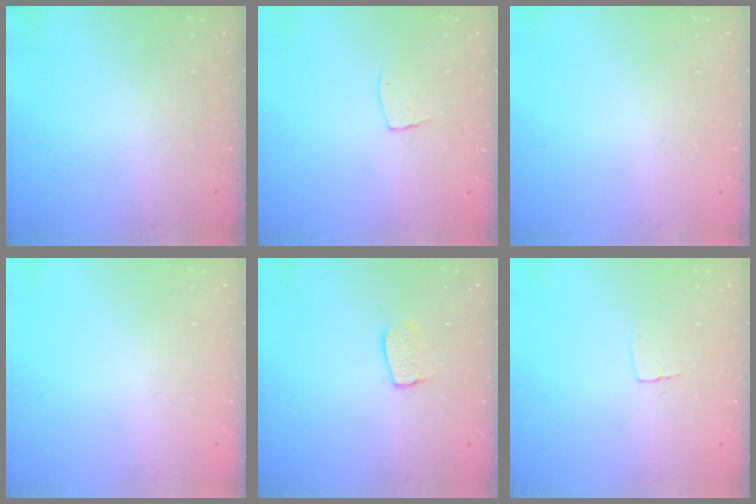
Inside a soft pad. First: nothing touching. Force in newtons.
{"total": 5.1, "press": 5.1, "slide": 0.4}
{"total": 0.0}
{"total": 0.0}
{"total": 6.5, "press": 6.5, "slide": 0.4}
{"total": 2.7, "press": 2.7, "slide": 0.1}